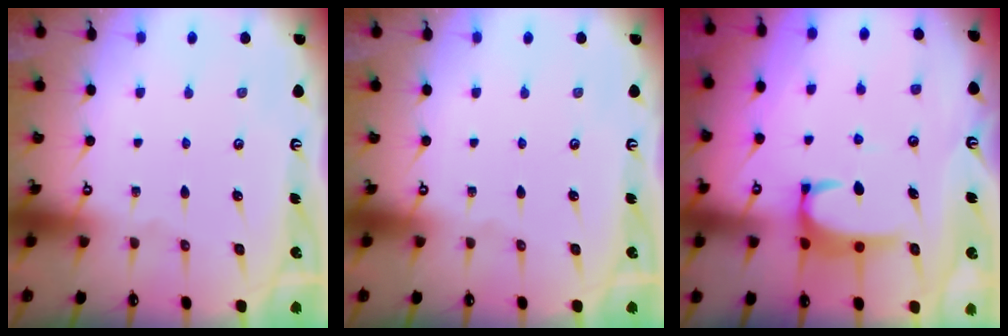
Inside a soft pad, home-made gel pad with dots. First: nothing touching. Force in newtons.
{"total": 0.0}
{"total": 3.6, "press": 3.5, "slide": 0.9}